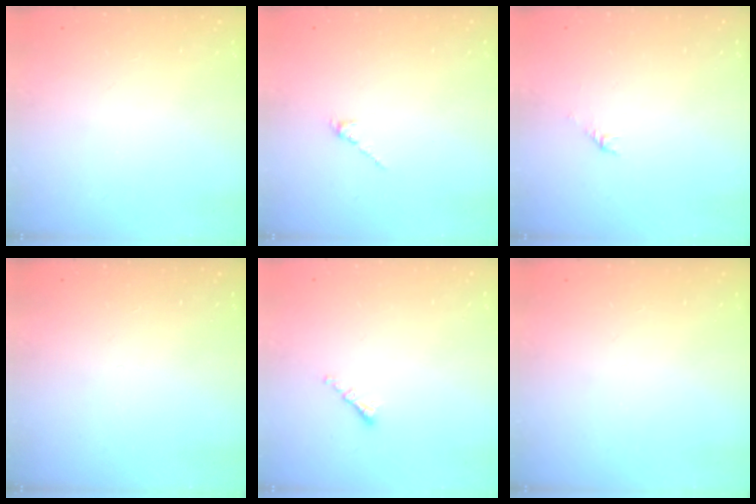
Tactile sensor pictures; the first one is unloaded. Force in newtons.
{"total": 1.3, "press": 1.2, "slide": 0.5}
{"total": 1.5, "press": 1.4, "slide": 0.5}
{"total": 0.0}
{"total": 0.8, "press": 0.8, "slide": 0.2}
{"total": 0.0}